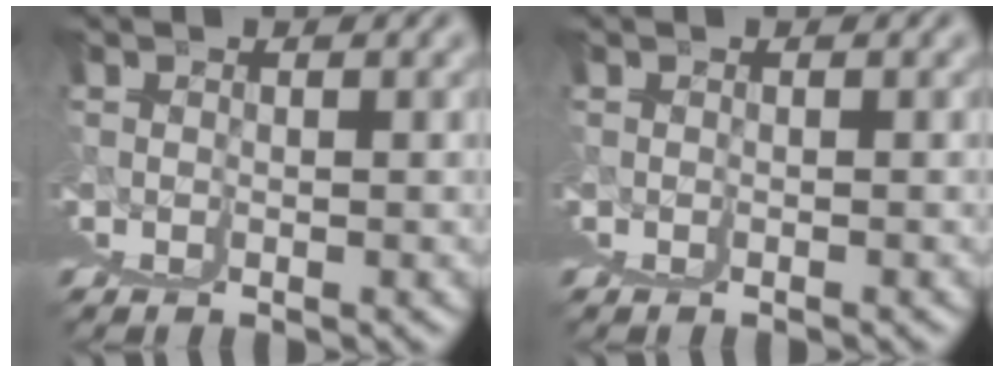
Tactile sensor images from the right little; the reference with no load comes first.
{"total": 0.6, "force": [-0.2, -0.5, -0.3], "torque": [0.004, 0.003, -0.004]}